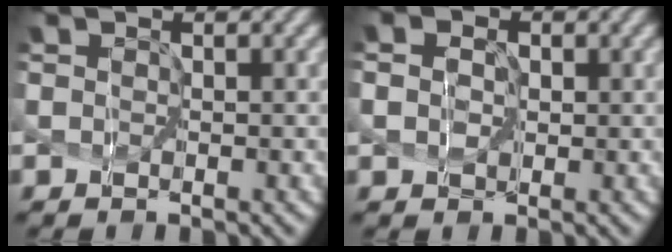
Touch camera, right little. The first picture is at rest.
{"total": 1.7, "force": [0.2, 1.4, 1.0], "torque": [-0.022, 0.007, 0.000]}